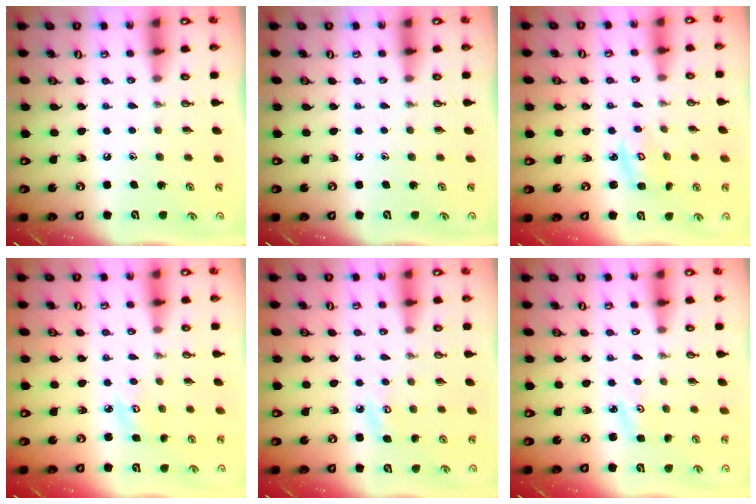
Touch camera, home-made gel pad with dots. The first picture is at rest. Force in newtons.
{"total": 0.0}
{"total": 3.0, "press": 3.0, "slide": 0.3}
{"total": 4.6, "press": 4.6, "slide": 0.5}
{"total": 5.0, "press": 5.0, "slide": 0.2}
{"total": 2.6, "press": 2.6, "slide": 0.4}